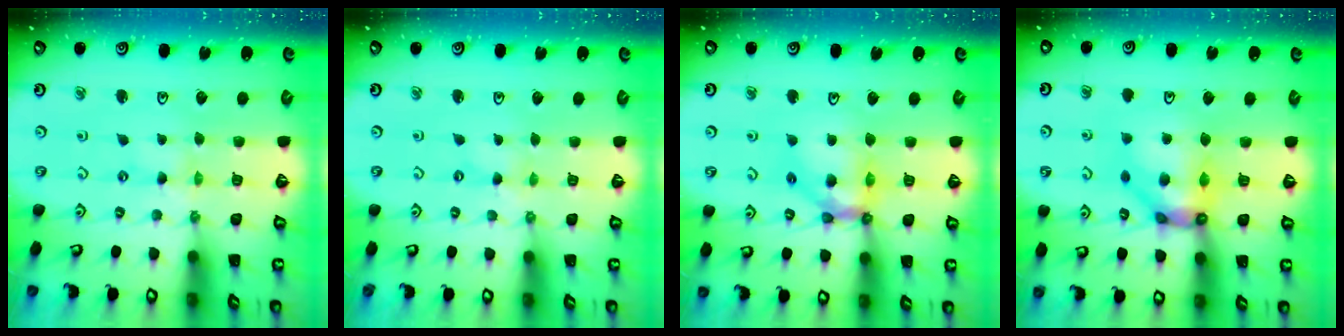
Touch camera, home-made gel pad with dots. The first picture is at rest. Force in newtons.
{"total": 0.0}
{"total": 12.6, "press": 12.5, "slide": 1.5}
{"total": 11.4, "press": 11.3, "slide": 1.3}